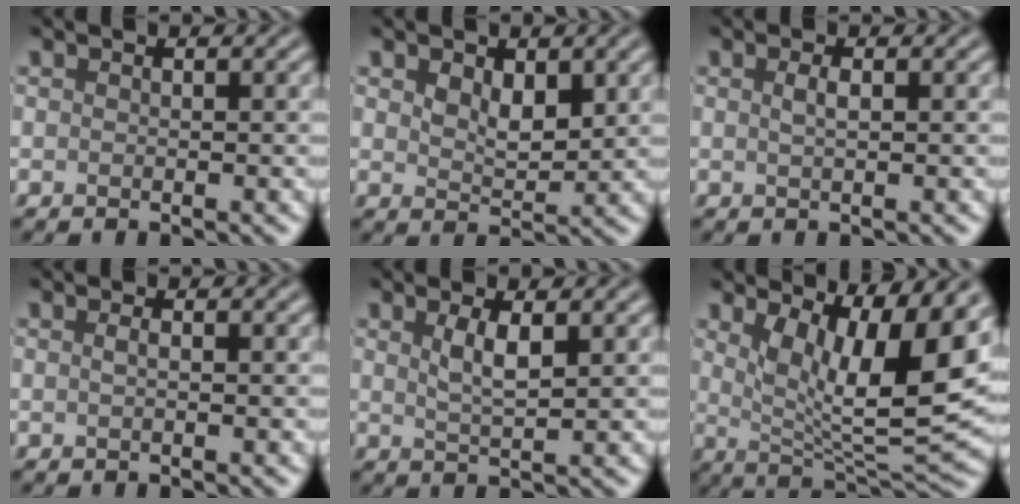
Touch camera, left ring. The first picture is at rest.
{"total": 3.0, "force": [1.2, 1.7, 2.1], "torque": [-0.039, -0.006, 0.026]}
{"total": 1.1, "force": [0.3, 0.3, 1.0], "torque": [-0.020, 0.002, 0.005]}
{"total": 0.6, "force": [0.0, 0.2, 0.6], "torque": [-0.014, 0.003, 0.001]}
{"total": 2.3, "force": [0.9, 0.6, 2.1], "torque": [-0.040, -0.003, 0.018]}
{"total": 10.8, "force": [3.4, 3.2, 9.7], "torque": [-0.148, -0.013, 0.061]}